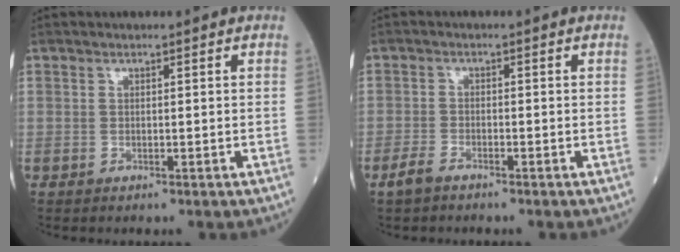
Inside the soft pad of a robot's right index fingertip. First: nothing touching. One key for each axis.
{"total": 2.4, "fx": -2.0, "fy": 0.7, "fz": 1.2, "tx": -0.032, "ty": -0.002, "tz": -0.038}